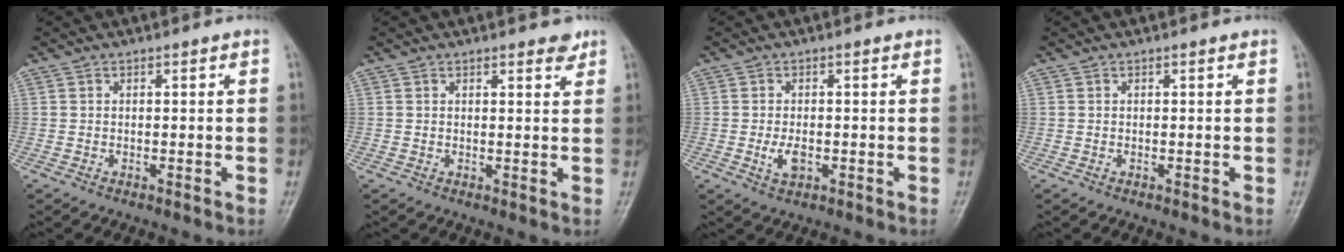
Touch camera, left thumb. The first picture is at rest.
{"total": 2.2, "force": [1.7, 0.8, 1.2], "torque": [-0.007, -0.010, 0.020]}
{"total": 3.1, "force": [-0.7, 1.7, 2.5], "torque": [-0.048, -0.004, -0.010]}
{"total": 0.0}